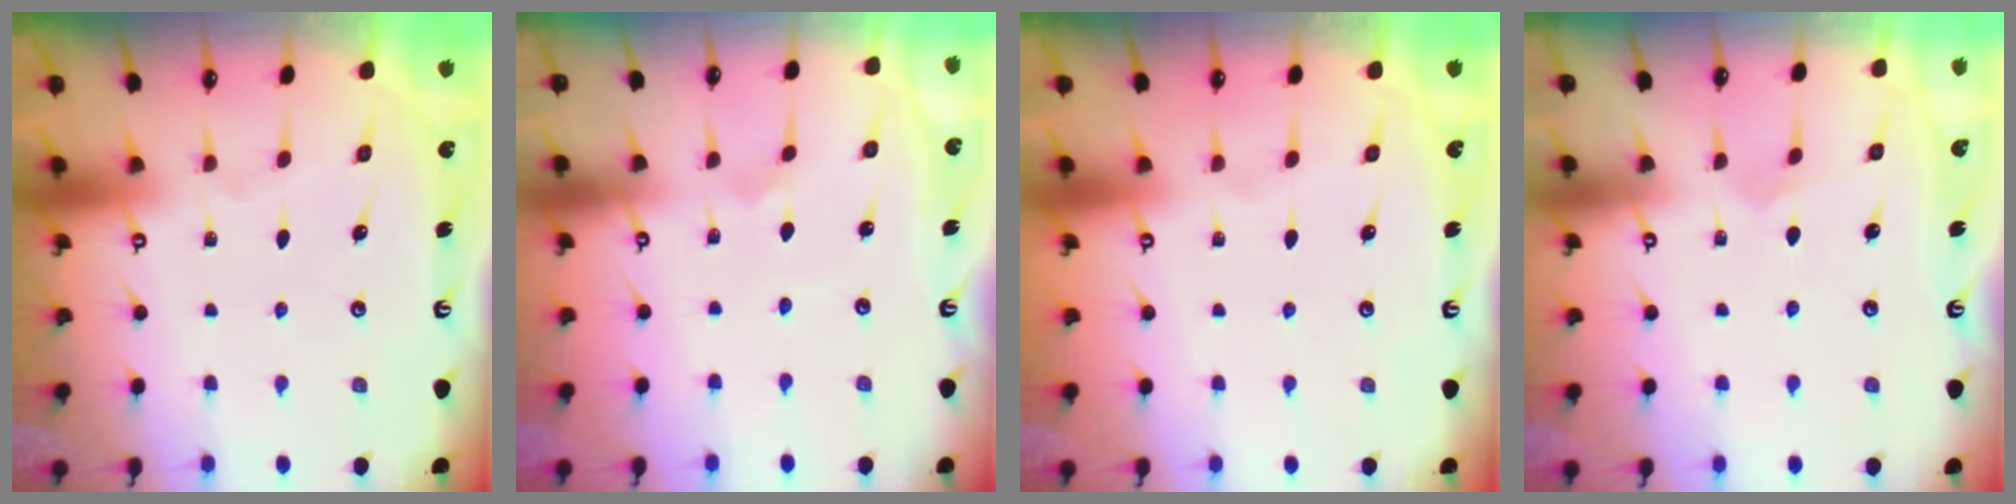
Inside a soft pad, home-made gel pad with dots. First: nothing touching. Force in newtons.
{"total": 2.5, "press": 2.5, "slide": 0.0}
{"total": 0.0}
{"total": 3.7, "press": 3.7, "slide": 0.3}